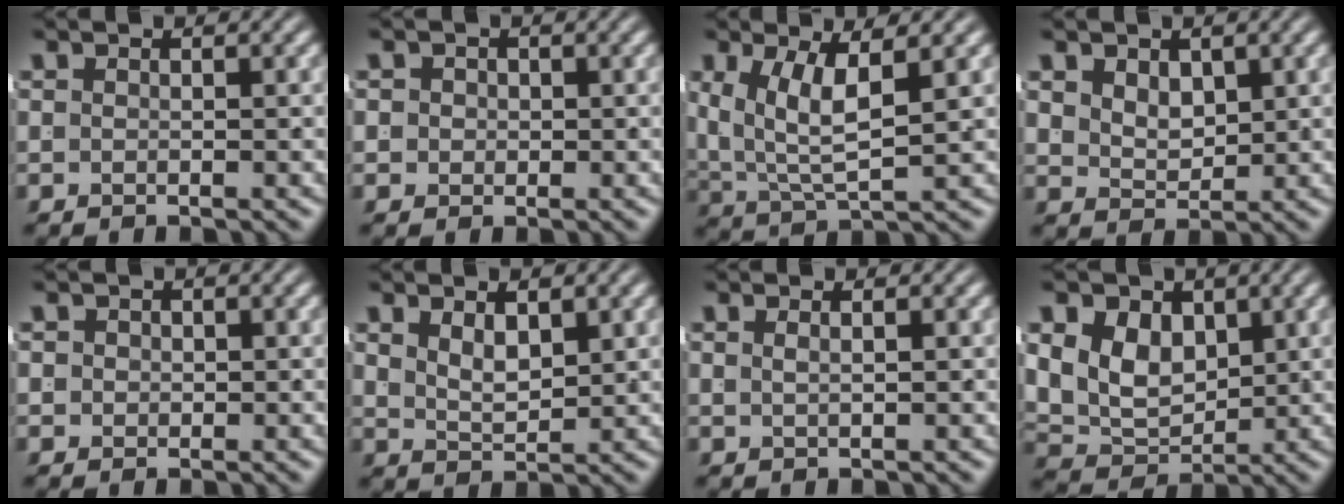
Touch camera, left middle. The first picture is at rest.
{"total": 2.1, "force": [0.0, 2.0, 0.7], "torque": [-0.020, -0.005, -0.001]}
{"total": 4.8, "force": [1.2, 2.5, 3.9], "torque": [-0.088, -0.028, 0.038]}
{"total": 2.3, "force": [1.5, 1.0, 1.3], "torque": [-0.024, -0.016, 0.042]}
{"total": 1.6, "force": [0.1, 1.6, 0.5], "torque": [-0.017, -0.007, 0.004]}
{"total": 2.3, "force": [1.1, 0.7, 1.9], "torque": [-0.025, -0.014, 0.030]}
{"total": 1.2, "force": [0.3, -1.0, 0.5], "torque": [-0.001, -0.004, 0.011]}
{"total": 8.9, "force": [0.8, 7.3, 5.0], "torque": [-0.105, -0.026, 0.022]}